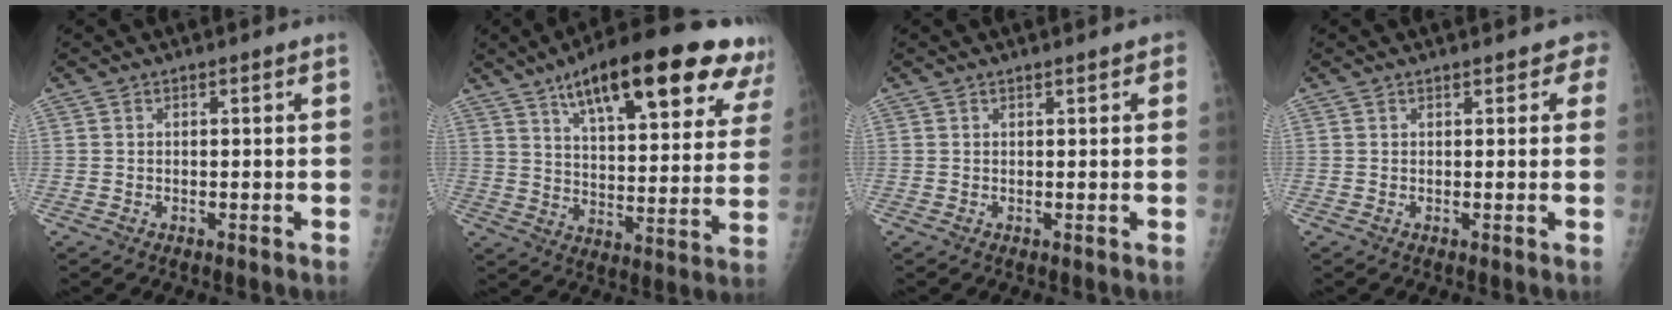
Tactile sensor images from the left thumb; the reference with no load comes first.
{"total": 26.9, "force": [15.7, 8.1, 20.2], "torque": [-0.259, -0.030, 0.229]}
{"total": 1.1, "force": [0.7, 0.5, 0.7], "torque": [-0.002, 0.001, 0.005]}
{"total": 2.2, "force": [1.6, 1.3, 0.8], "torque": [0.020, -0.001, 0.009]}